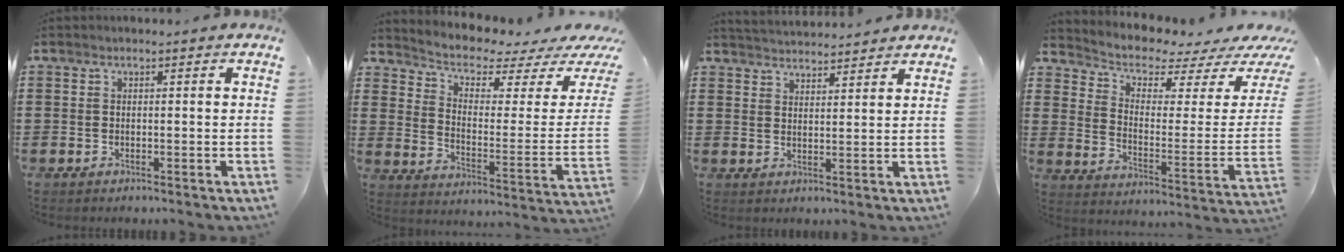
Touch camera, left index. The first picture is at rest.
{"total": 3.8, "force": [3.0, 1.2, 2.0], "torque": [-0.052, -0.034, 0.045]}
{"total": 3.2, "force": [3.2, -0.2, 0.0], "torque": [-0.009, -0.013, 0.058]}
{"total": 3.7, "force": [3.1, 1.1, 1.6], "torque": [-0.054, -0.034, 0.049]}